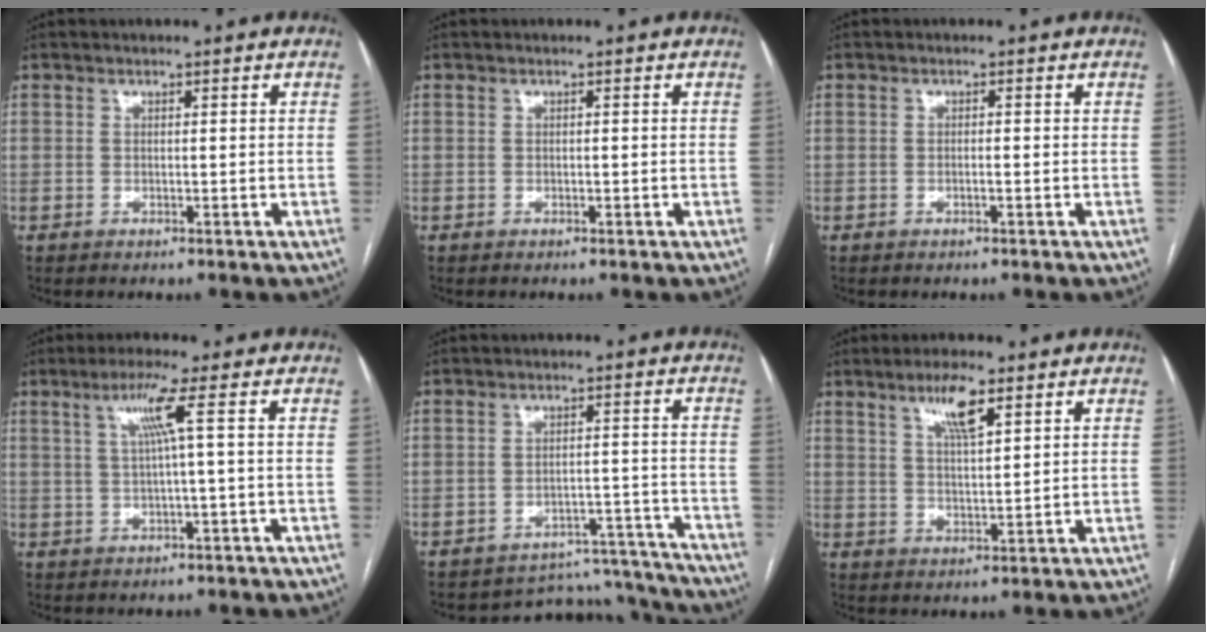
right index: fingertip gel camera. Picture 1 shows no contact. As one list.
[{"total": 0.0}, {"total": 0.5, "force": [-0.2, 0.0, 0.5], "torque": [-0.009, 0.001, -0.002]}, {"total": 4.8, "force": [1.5, -1.2, 4.4], "torque": [-0.088, 0.007, 0.031]}, {"total": 11.1, "force": [-10.6, 2.8, -1.4], "torque": [0.039, 0.050, -0.131]}, {"total": 6.0, "force": [3.6, 1.0, 4.7], "torque": [-0.087, -0.001, 0.064]}]